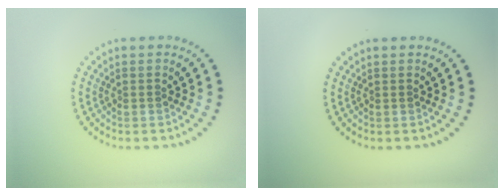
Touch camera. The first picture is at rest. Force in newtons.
{"total": 0.0}